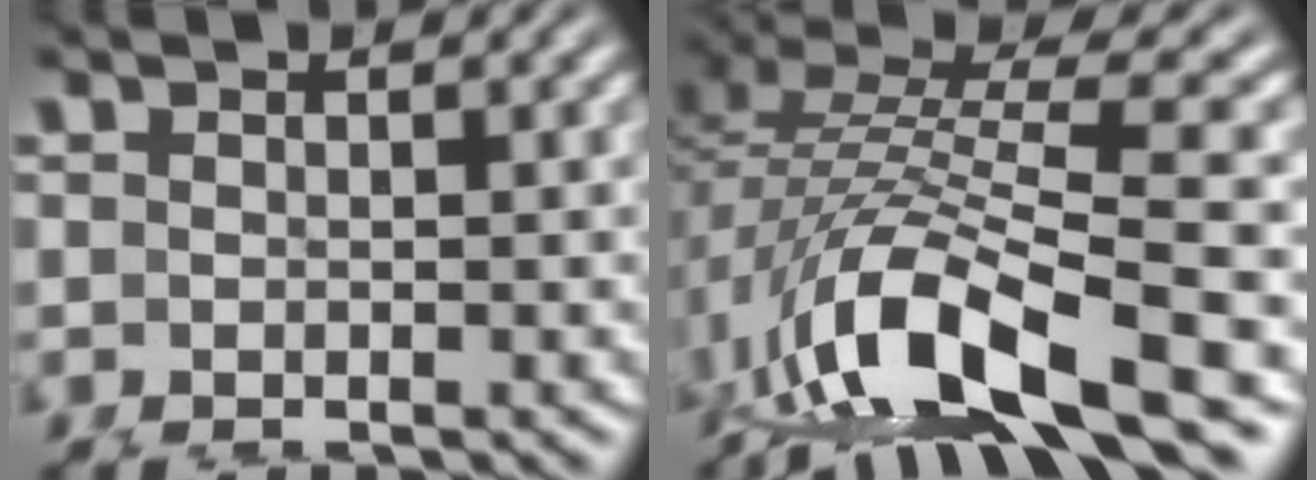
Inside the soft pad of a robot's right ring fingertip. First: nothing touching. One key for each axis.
{"total": 8.1, "fx": -1.0, "fy": 4.2, "fz": 6.9, "tx": -0.141, "ty": -0.030, "tz": 0.005}